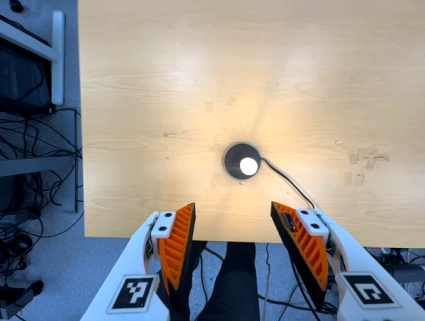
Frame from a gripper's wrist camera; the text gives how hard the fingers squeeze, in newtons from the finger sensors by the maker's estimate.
{"total": 0.0}